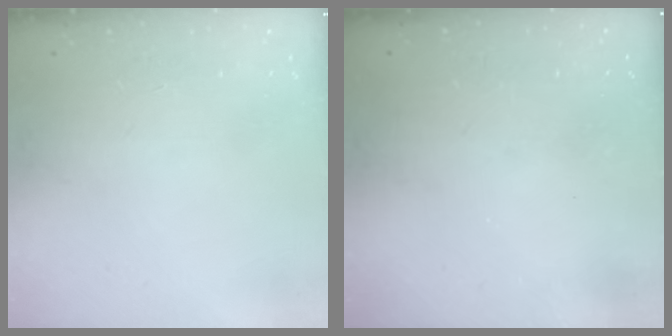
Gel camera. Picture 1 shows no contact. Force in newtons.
{"total": 3.2, "press": 3.2, "slide": 0.1}